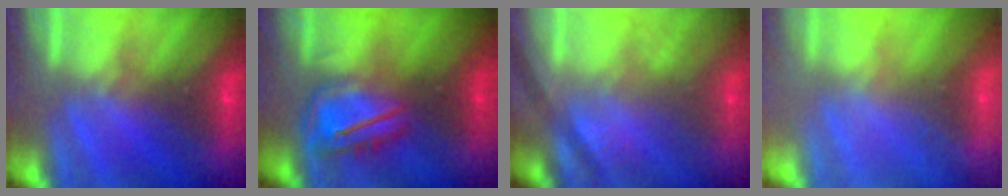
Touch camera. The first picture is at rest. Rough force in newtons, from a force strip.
{"total": 3.8}
{"total": 2.7}
{"total": 2.3}